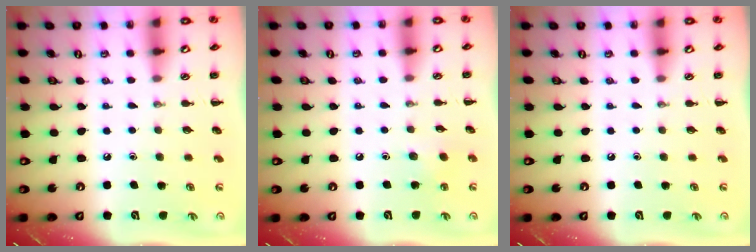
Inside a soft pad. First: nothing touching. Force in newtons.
{"total": 5.7, "press": 5.5, "slide": 1.5}
{"total": 0.0}